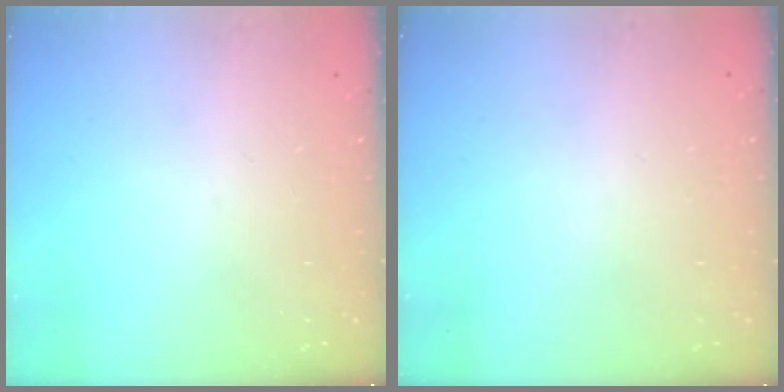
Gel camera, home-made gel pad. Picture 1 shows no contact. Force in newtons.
{"total": 2.6, "press": 2.6, "slide": 0.2}